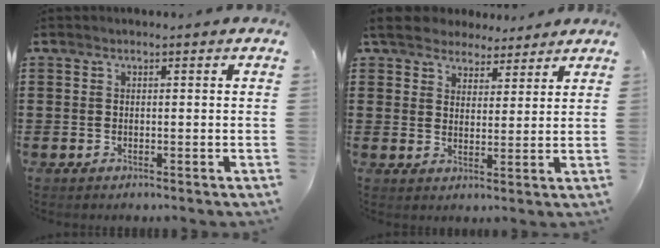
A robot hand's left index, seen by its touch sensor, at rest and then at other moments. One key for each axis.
{"total": 5.5, "fx": 4.8, "fy": 2.4, "fz": 1.1, "tx": -0.047, "ty": -0.007, "tz": 0.087}